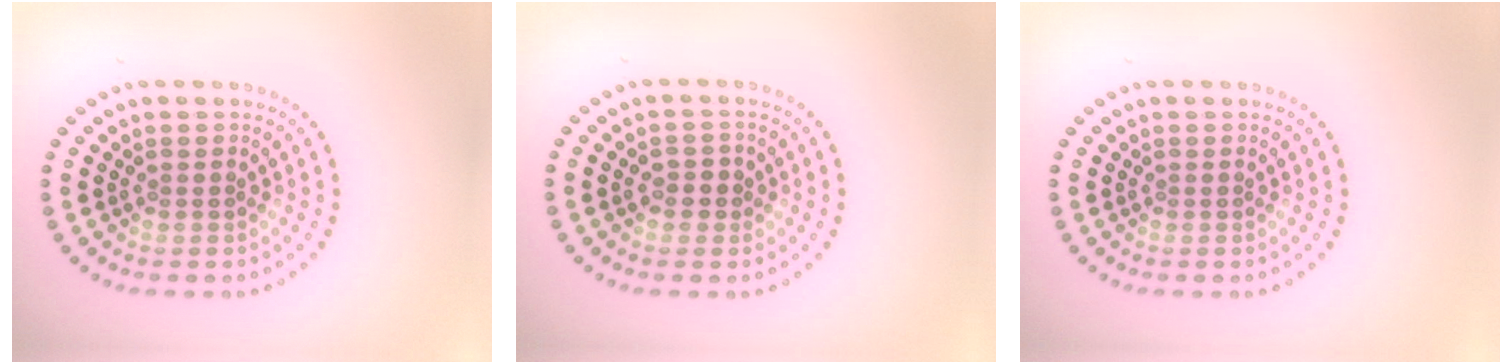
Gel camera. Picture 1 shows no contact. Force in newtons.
{"total": 1.3, "press": 1.3, "slide": 0.3}
{"total": 0.0}